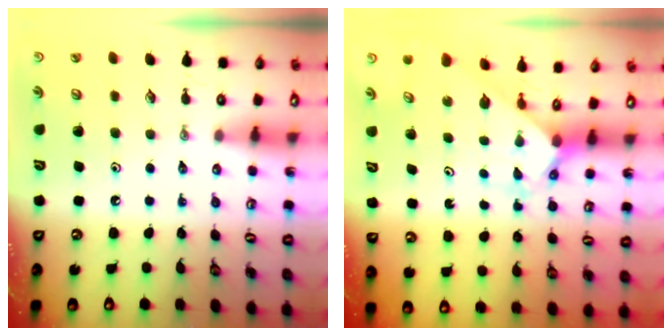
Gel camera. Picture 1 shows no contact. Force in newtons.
{"total": 2.2, "press": 2.2, "slide": 0.2}